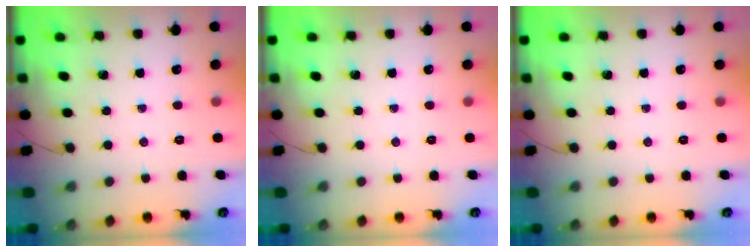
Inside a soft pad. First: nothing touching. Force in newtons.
{"total": 0.0}
{"total": 0.0}